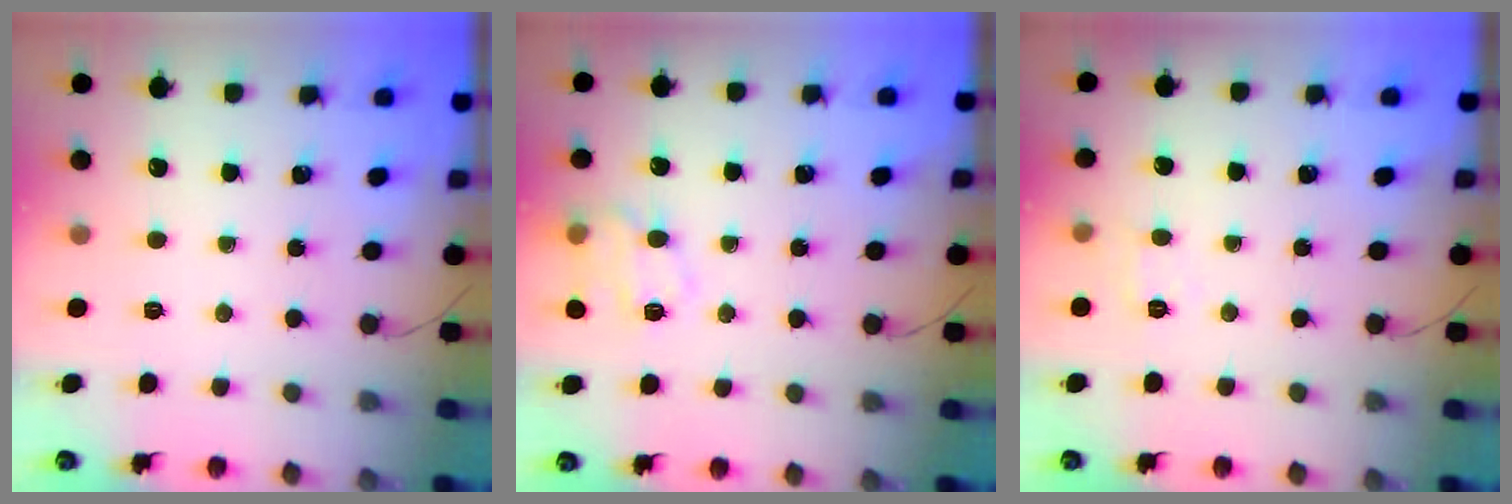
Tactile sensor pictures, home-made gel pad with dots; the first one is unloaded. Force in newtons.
{"total": 12.0, "press": 11.9, "slide": 0.9}
{"total": 5.7, "press": 5.5, "slide": 1.4}